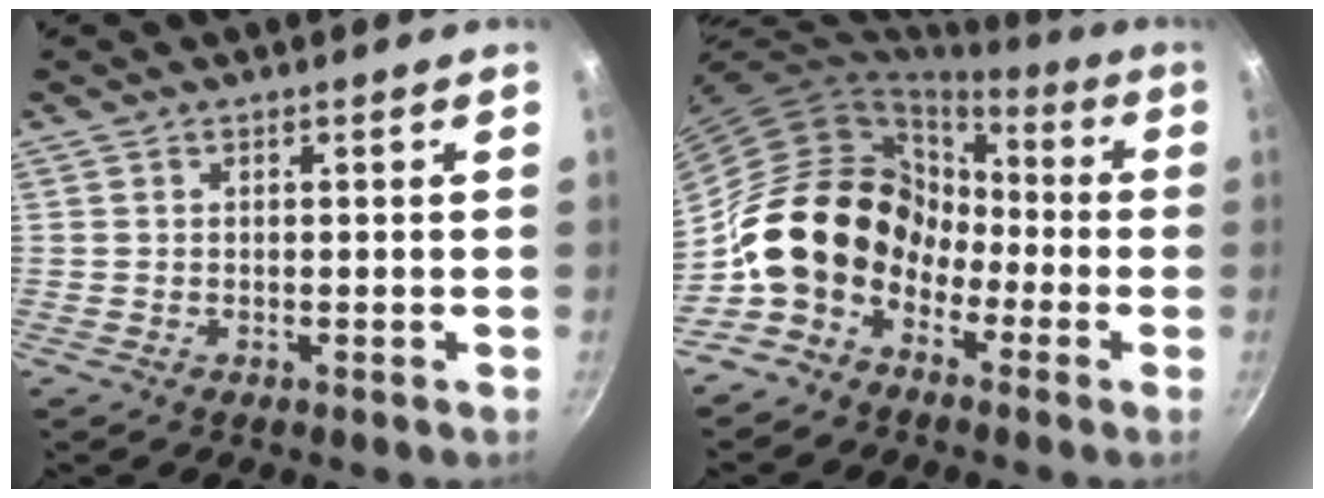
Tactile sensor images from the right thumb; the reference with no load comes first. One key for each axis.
{"total": 13.5, "fx": -4.3, "fy": 11.0, "fz": 6.6, "tx": -0.045, "ty": 0.048, "tz": -0.080}